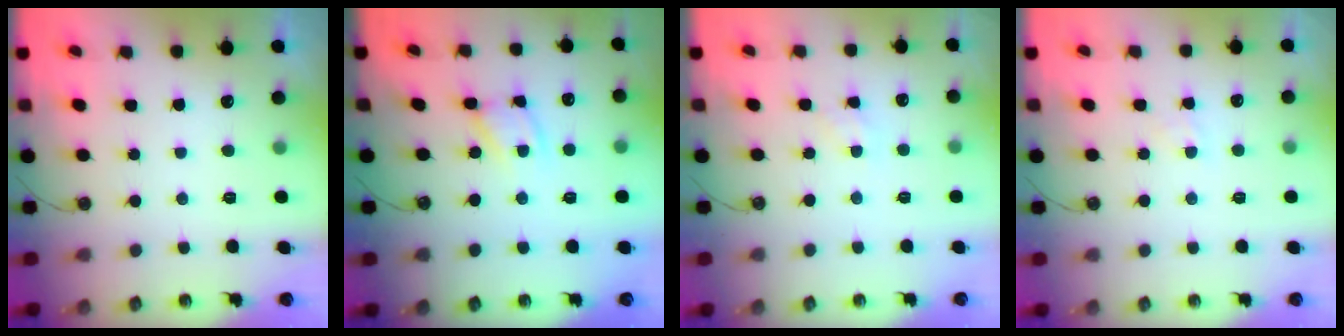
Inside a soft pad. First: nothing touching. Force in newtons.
{"total": 6.1, "press": 6.1, "slide": 0.4}
{"total": 1.9, "press": 1.9, "slide": 0.2}
{"total": 4.0, "press": 4.0, "slide": 0.6}